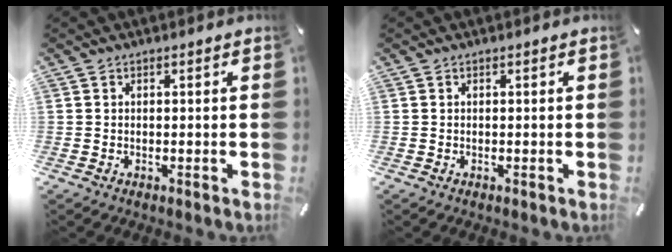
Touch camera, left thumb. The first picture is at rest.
{"total": 0.0}